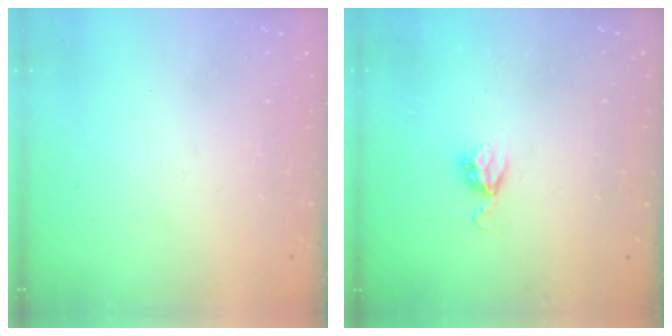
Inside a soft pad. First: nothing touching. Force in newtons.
{"total": 5.6, "press": 5.6, "slide": 0.5}